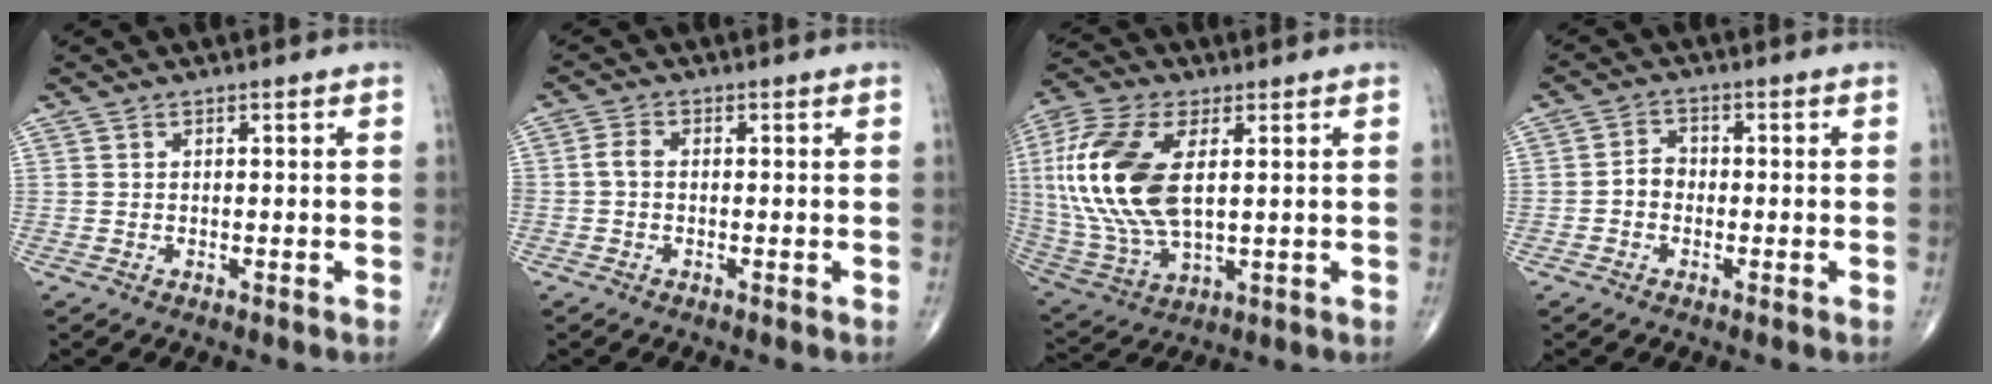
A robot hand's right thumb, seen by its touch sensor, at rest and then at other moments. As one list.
[{"total": 2.3, "force": [-0.4, 1.3, 1.8], "torque": [-0.038, 0.002, -0.014]}, {"total": 20.2, "force": [3.2, 10.4, 17.1], "torque": [-0.384, -0.008, 0.062]}, {"total": 3.2, "force": [-0.9, 2.6, 1.7], "torque": [-0.017, 0.014, -0.024]}]